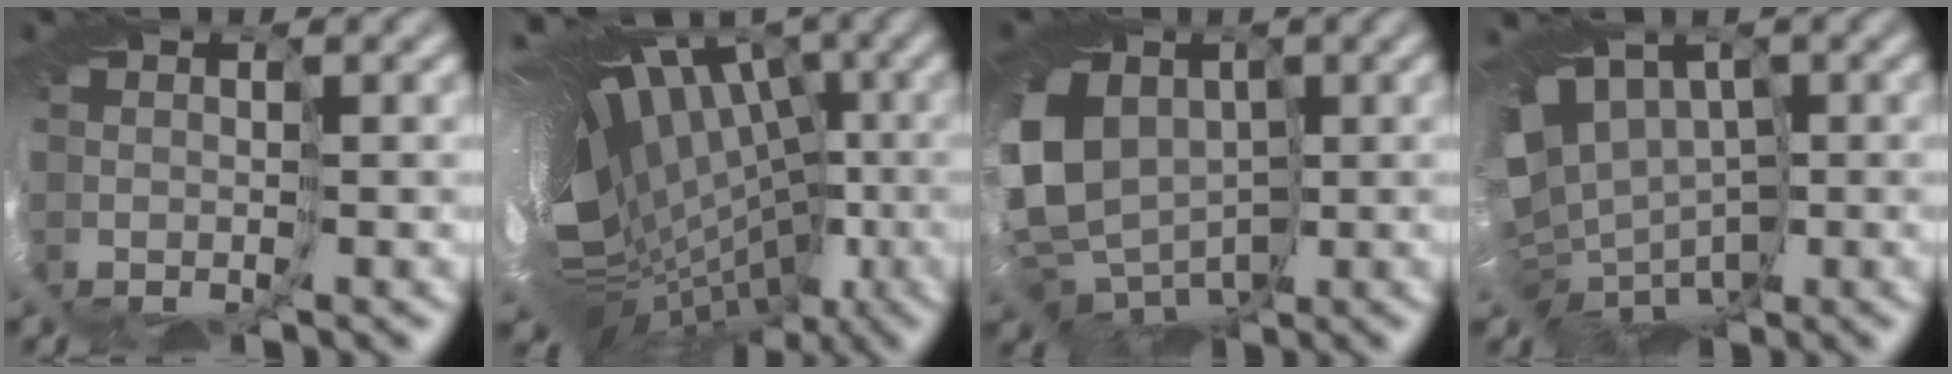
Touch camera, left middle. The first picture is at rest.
{"total": 17.7, "force": [-1.5, 11.9, 13.0], "torque": [-0.194, 0.031, -0.024]}
{"total": 12.6, "force": [0.3, 10.6, 6.9], "torque": [-0.166, -0.002, 0.006]}
{"total": 6.8, "force": [0.1, 5.7, 3.7], "torque": [-0.059, -0.006, 0.013]}